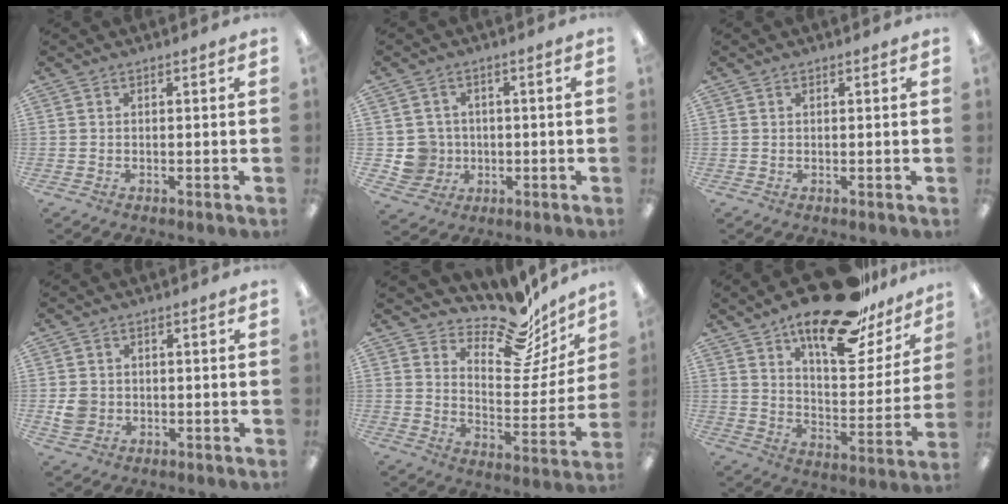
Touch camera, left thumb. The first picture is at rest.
{"total": 6.5, "force": [-0.1, 6.4, 0.9], "torque": [-0.041, 0.009, 0.006]}
{"total": 0.5, "force": [0.4, 0.3, 0.3], "torque": [-0.006, 0.003, 0.006]}
{"total": 4.3, "force": [-0.3, 3.9, 1.8], "torque": [-0.025, 0.006, -0.003]}
{"total": 16.7, "force": [13.9, 6.0, 7.1], "torque": [-0.095, -0.114, 0.234]}
{"total": 23.3, "force": [17.3, 8.5, 13.0], "torque": [-0.192, -0.106, 0.288]}